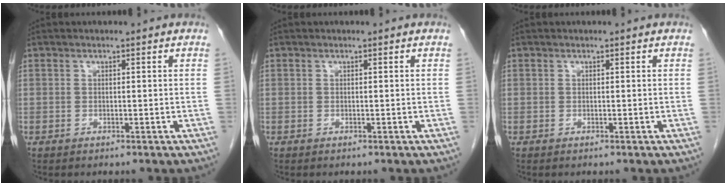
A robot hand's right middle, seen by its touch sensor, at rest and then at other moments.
{"total": 0.0}
{"total": 0.0}